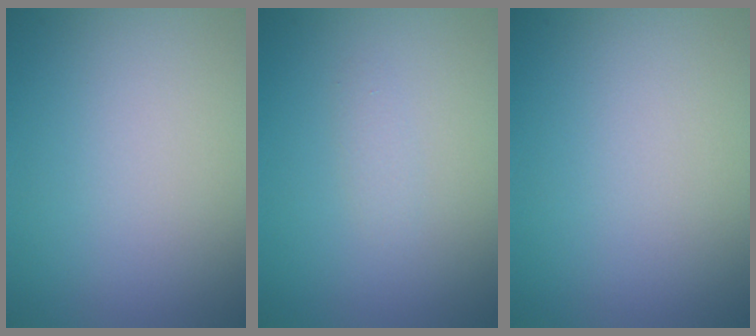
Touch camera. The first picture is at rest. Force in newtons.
{"total": 0.8, "press": 0.8, "slide": 0.0}
{"total": 0.0}